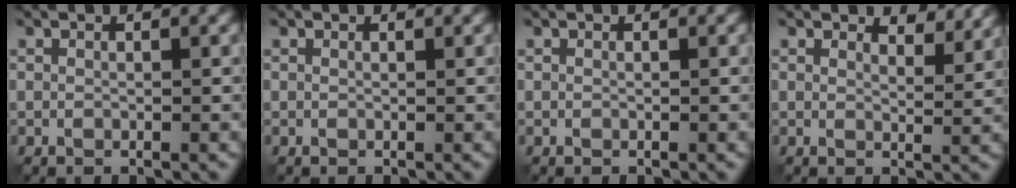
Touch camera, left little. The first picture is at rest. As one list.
[{"total": 0.0}, {"total": 0.0}, {"total": 3.1, "force": [2.8, 0.8, 1.1], "torque": [-0.023, -0.005, 0.034]}]